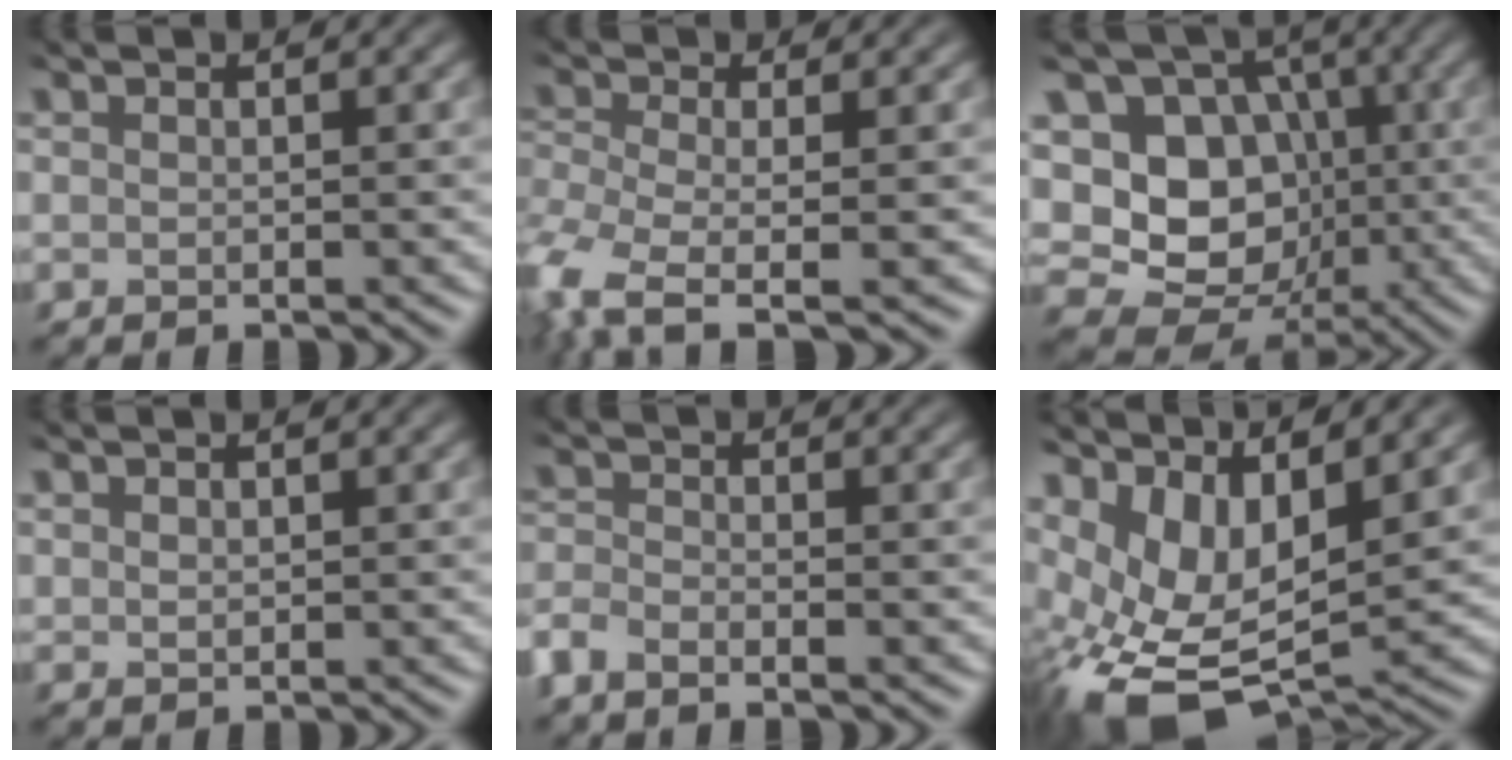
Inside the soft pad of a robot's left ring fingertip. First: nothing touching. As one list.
[{"total": 5.9, "force": [-3.6, 1.8, 4.3], "torque": [-0.108, -0.018, -0.074]}, {"total": 10.9, "force": [-0.7, 9.2, 5.7], "torque": [-0.086, 0.018, -0.035]}, {"total": 0.7, "force": [0.6, 0.2, 0.3], "torque": [-0.007, 0.002, 0.019]}, {"total": 2.5, "force": [-2.3, 0.4, 0.9], "torque": [-0.032, -0.006, -0.046]}, {"total": 10.3, "force": [0.2, 6.1, 8.3], "torque": [-0.168, -0.021, 0.025]}]